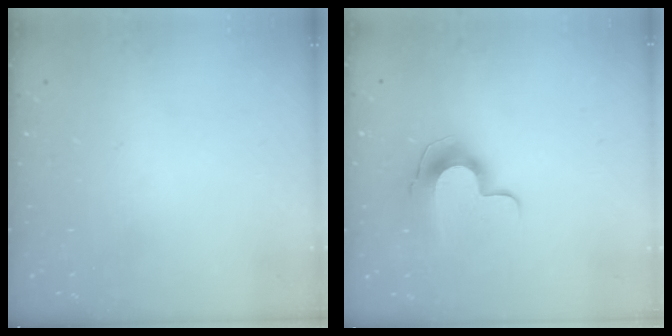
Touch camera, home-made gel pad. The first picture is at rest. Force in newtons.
{"total": 10.4, "press": 10.4, "slide": 0.3}